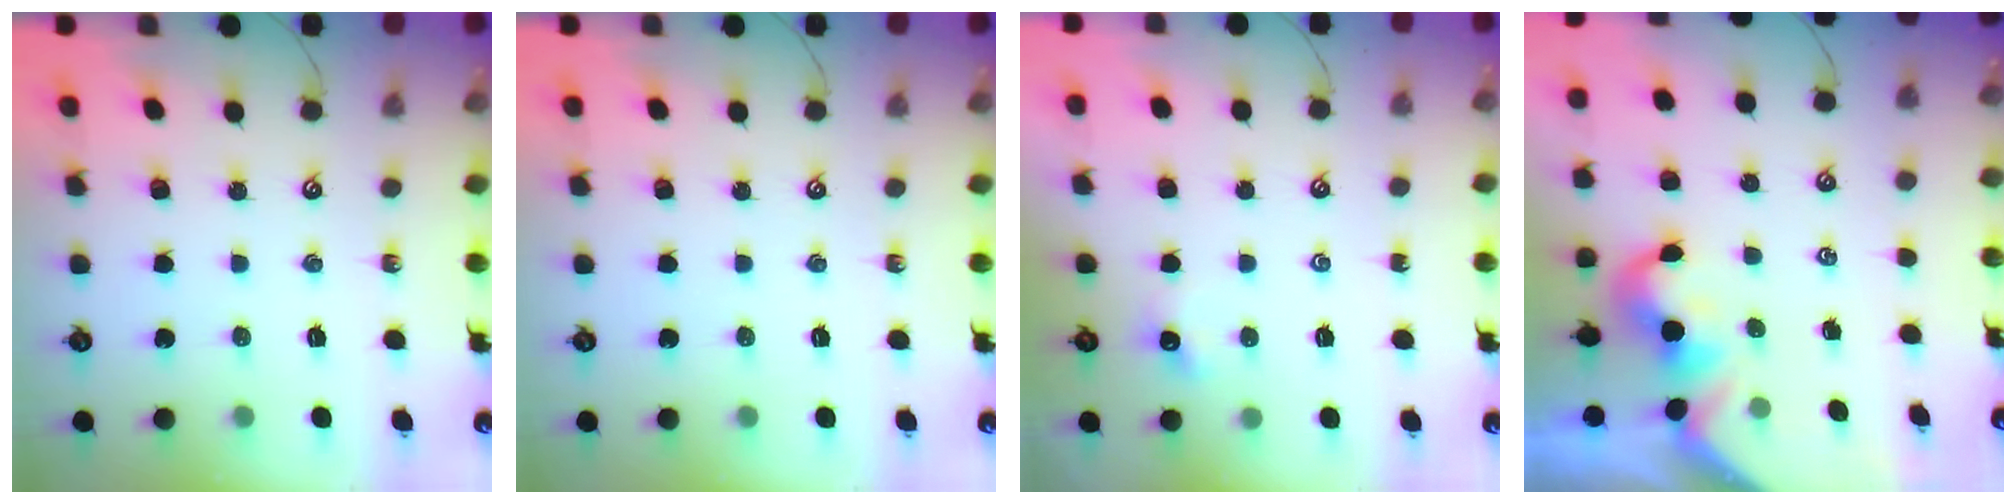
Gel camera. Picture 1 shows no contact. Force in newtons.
{"total": 0.0}
{"total": 2.2, "press": 2.2, "slide": 0.4}
{"total": 0.0}